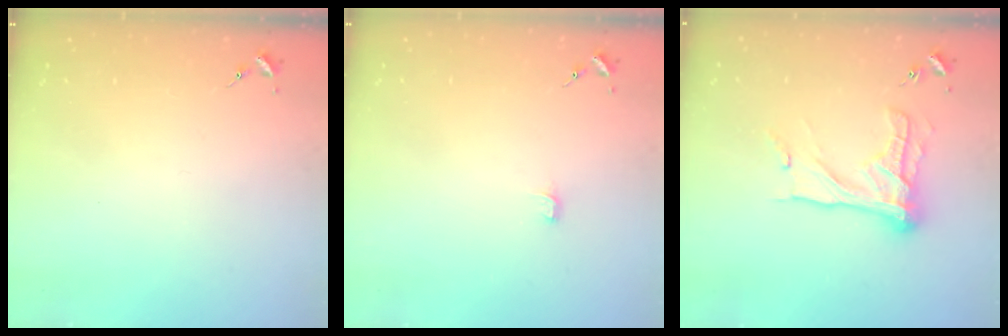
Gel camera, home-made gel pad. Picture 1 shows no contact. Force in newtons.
{"total": 2.7, "press": 2.7, "slide": 0.3}
{"total": 16.7, "press": 16.7, "slide": 1.6}